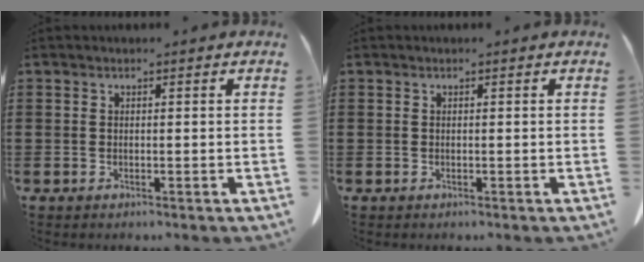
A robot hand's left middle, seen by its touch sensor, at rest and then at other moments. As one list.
[{"total": 0.0}]